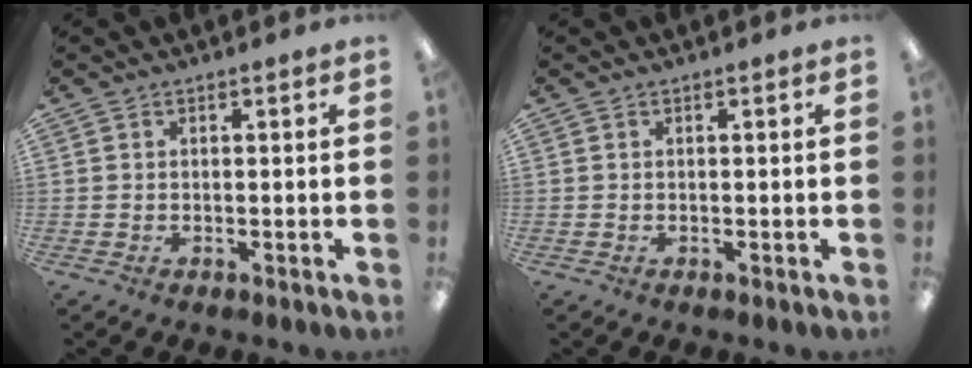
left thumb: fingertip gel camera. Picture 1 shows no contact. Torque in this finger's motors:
{"motor_torque": [-0.18, 0.01, -0.10, 0.10, -0.01]}